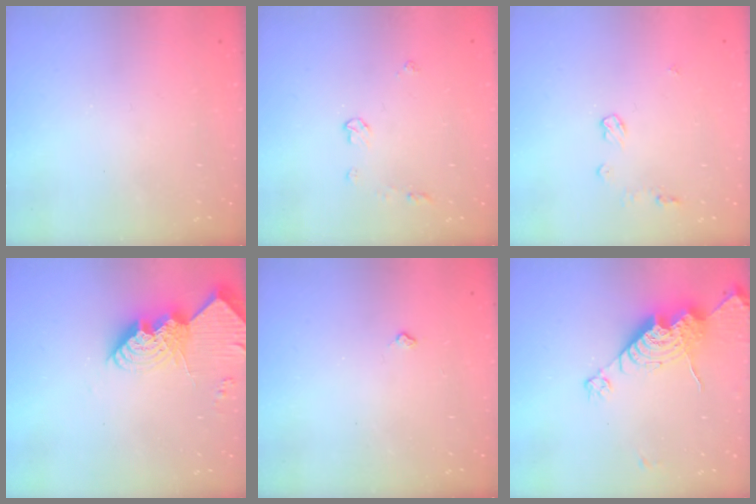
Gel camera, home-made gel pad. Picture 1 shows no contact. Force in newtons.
{"total": 3.9, "press": 3.9, "slide": 0.7}
{"total": 5.6, "press": 5.5, "slide": 0.4}
{"total": 14.5, "press": 14.4, "slide": 1.6}
{"total": 2.8, "press": 2.8, "slide": 0.4}
{"total": 15.9, "press": 15.9, "slide": 1.3}